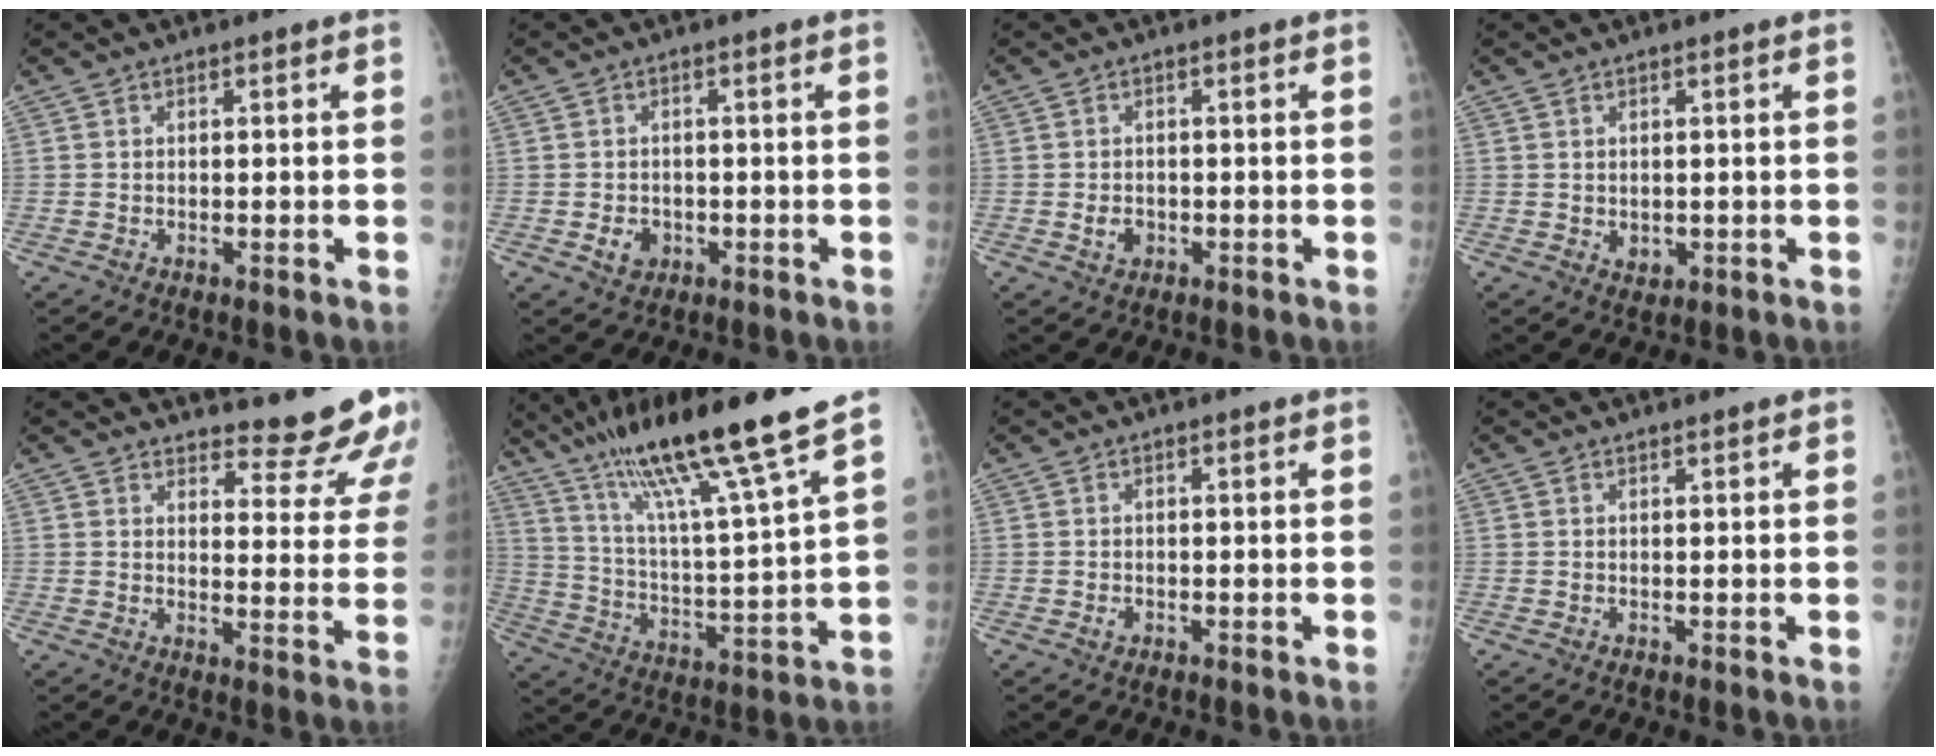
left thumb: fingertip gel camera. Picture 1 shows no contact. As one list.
[{"total": 3.2, "force": [-1.0, 2.6, 1.6], "torque": [-0.015, 0.003, -0.009]}, {"total": 2.5, "force": [-0.6, 1.9, 1.4], "torque": [-0.017, 0.003, -0.006]}, {"total": 2.1, "force": [0.0, 1.5, 1.4], "torque": [-0.014, -0.004, 0.007]}, {"total": 12.3, "force": [11.8, 2.4, 2.3], "torque": [0.007, -0.120, 0.132]}, {"total": 21.4, "force": [15.5, 0.5, 14.8], "torque": [-0.235, -0.058, 0.271]}, {"total": 0.8, "force": [-0.2, 0.6, 0.5], "torque": [-0.005, 0.000, -0.003]}, {"total": 0.6, "force": [0.4, 0.1, 0.3], "torque": [-0.005, -0.001, 0.007]}]